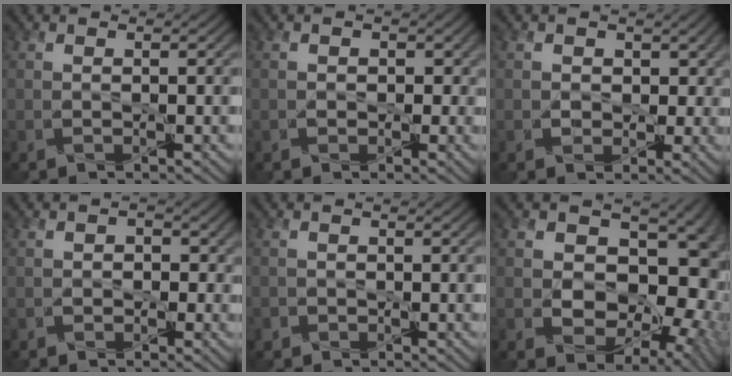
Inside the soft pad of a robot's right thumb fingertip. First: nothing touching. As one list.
[{"total": 3.1, "force": [-0.2, 2.8, 1.3], "torque": [-0.028, 0.005, -0.004]}, {"total": 4.9, "force": [0.3, 4.1, 2.7], "torque": [-0.051, 0.000, 0.002]}, {"total": 2.9, "force": [-0.6, 2.6, 1.1], "torque": [-0.012, 0.009, -0.015]}, {"total": 1.2, "force": [-0.7, 0.9, 0.1], "torque": [-0.004, -0.001, -0.011]}, {"total": 16.9, "force": [0.6, 12.9, 10.9], "torque": [-0.156, 0.010, 0.022]}]